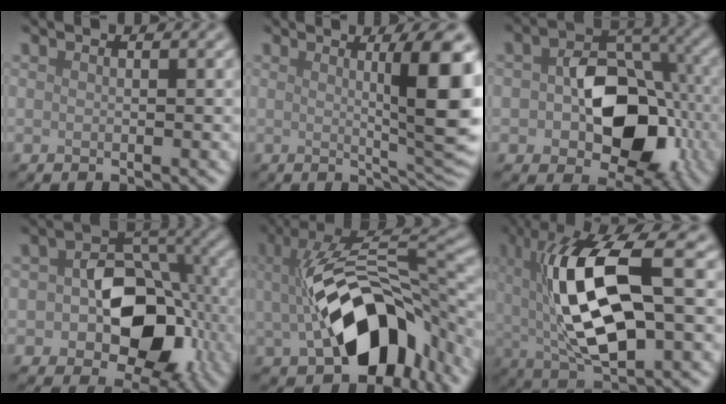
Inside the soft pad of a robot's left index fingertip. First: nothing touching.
{"total": 8.6, "force": [1.4, 1.6, 8.3], "torque": [-0.099, -0.002, 0.024]}
{"total": 9.3, "force": [-1.3, 6.2, 6.8], "torque": [-0.095, 0.002, -0.019]}
{"total": 9.5, "force": [-1.7, 6.4, 6.8], "torque": [-0.094, 0.001, -0.030]}
{"total": 12.8, "force": [-1.7, 6.8, 10.8], "torque": [-0.178, 0.000, -0.023]}
{"total": 12.5, "force": [2.0, 4.6, 11.5], "torque": [-0.215, 0.005, 0.036]}